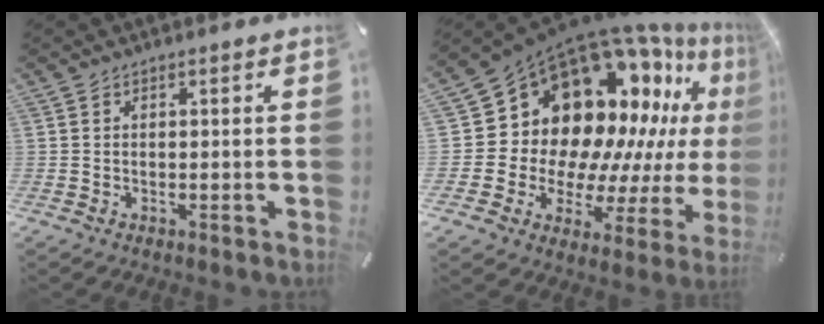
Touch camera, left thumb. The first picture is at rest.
{"total": 20.2, "force": [11.5, 13.6, 9.4], "torque": [-0.130, -0.137, 0.229]}